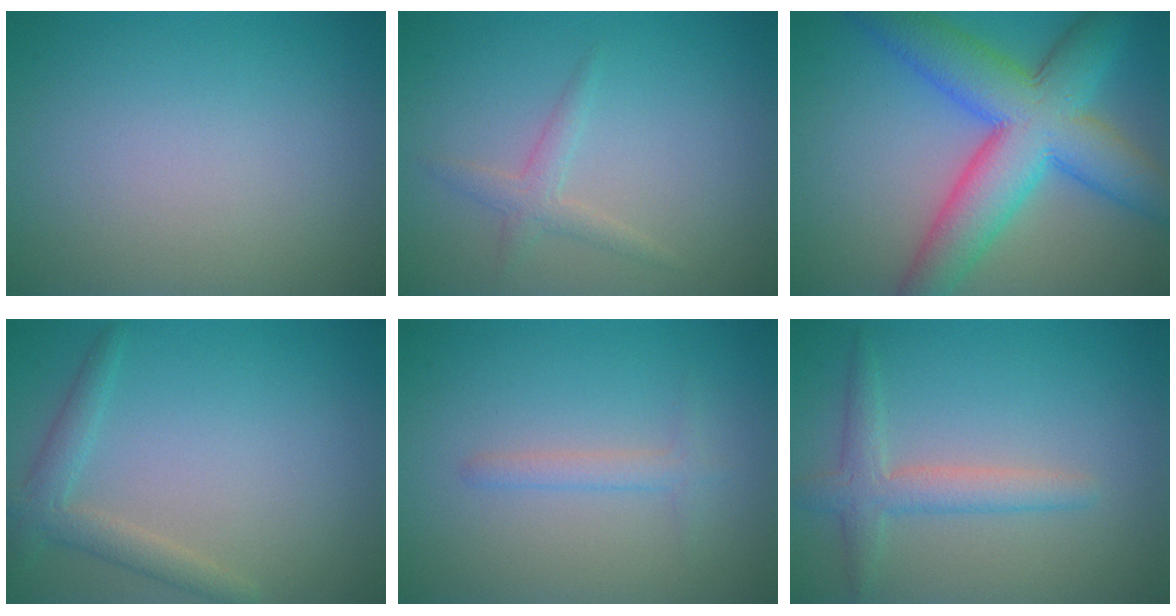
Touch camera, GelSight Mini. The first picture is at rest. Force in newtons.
{"total": 1.6, "press": 1.6, "slide": 0.0}
{"total": 10.3, "press": 10.3, "slide": 0.4}
{"total": 2.5, "press": 2.5, "slide": 0.2}
{"total": 1.4, "press": 1.4, "slide": 0.1}
{"total": 2.8, "press": 2.8, "slide": 0.1}